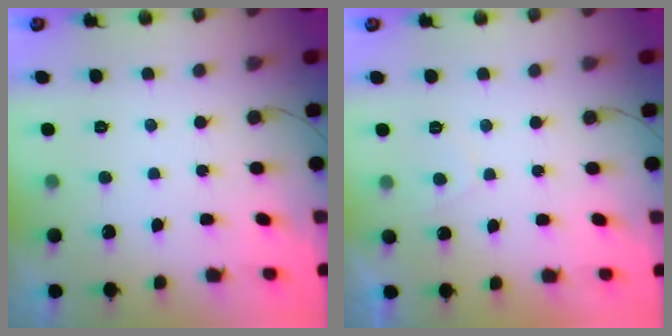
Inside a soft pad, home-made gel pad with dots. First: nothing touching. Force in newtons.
{"total": 0.9, "press": 0.7, "slide": 0.5}